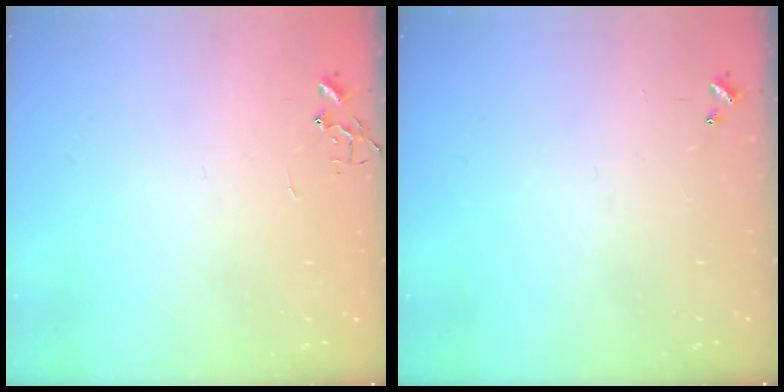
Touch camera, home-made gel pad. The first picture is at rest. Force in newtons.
{"total": 0.0}